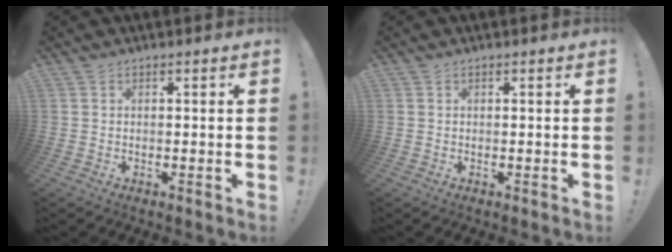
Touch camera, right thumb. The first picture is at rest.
{"total": 0.0}